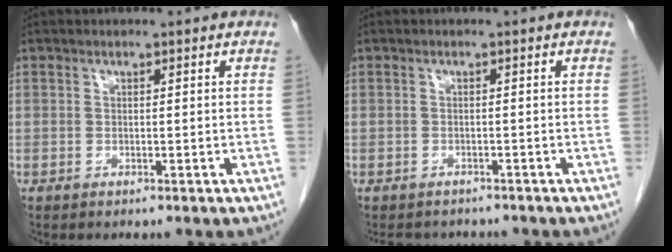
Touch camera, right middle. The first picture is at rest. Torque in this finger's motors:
{"motor_torque": [0.01, -0.01, 0.00, 0.00]}